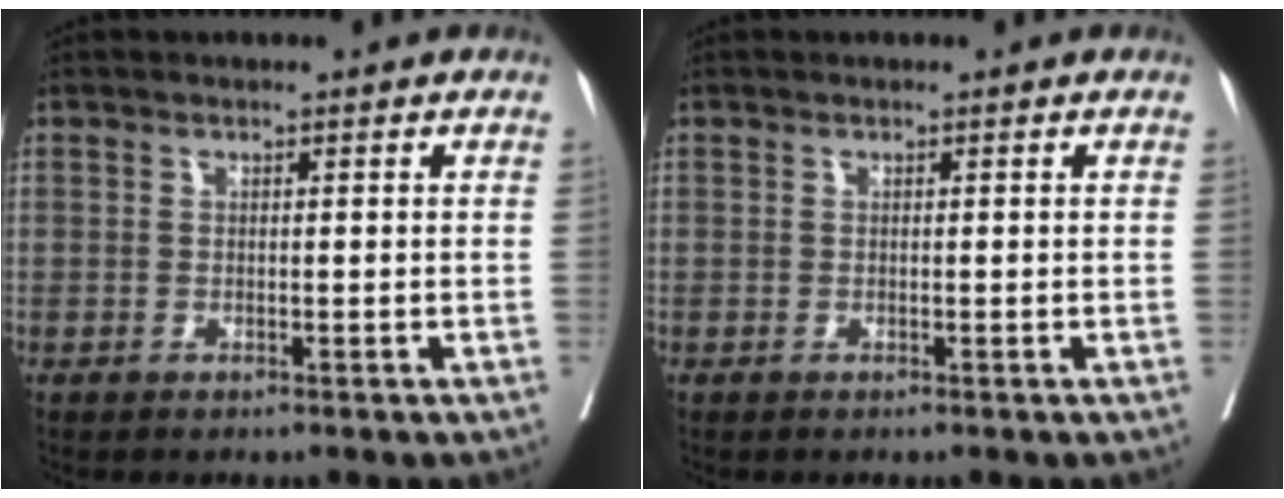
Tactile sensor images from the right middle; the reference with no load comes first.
{"total": 0.0}